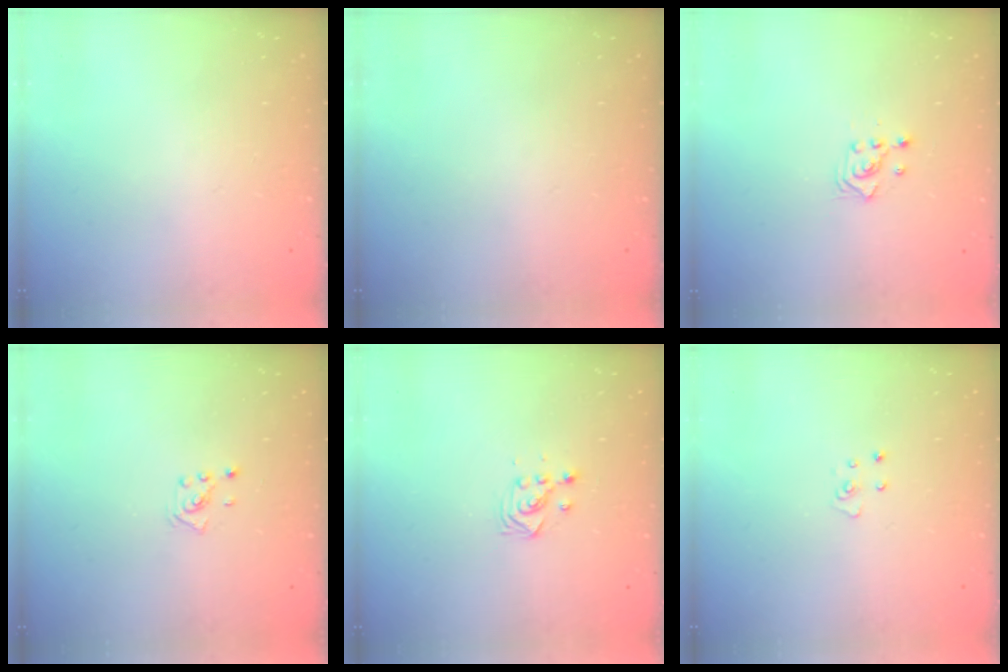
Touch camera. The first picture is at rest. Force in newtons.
{"total": 0.0}
{"total": 2.3, "press": 2.3, "slide": 0.3}
{"total": 2.0, "press": 2.0, "slide": 0.6}
{"total": 2.9, "press": 2.9, "slide": 0.3}
{"total": 3.9, "press": 3.9, "slide": 0.3}